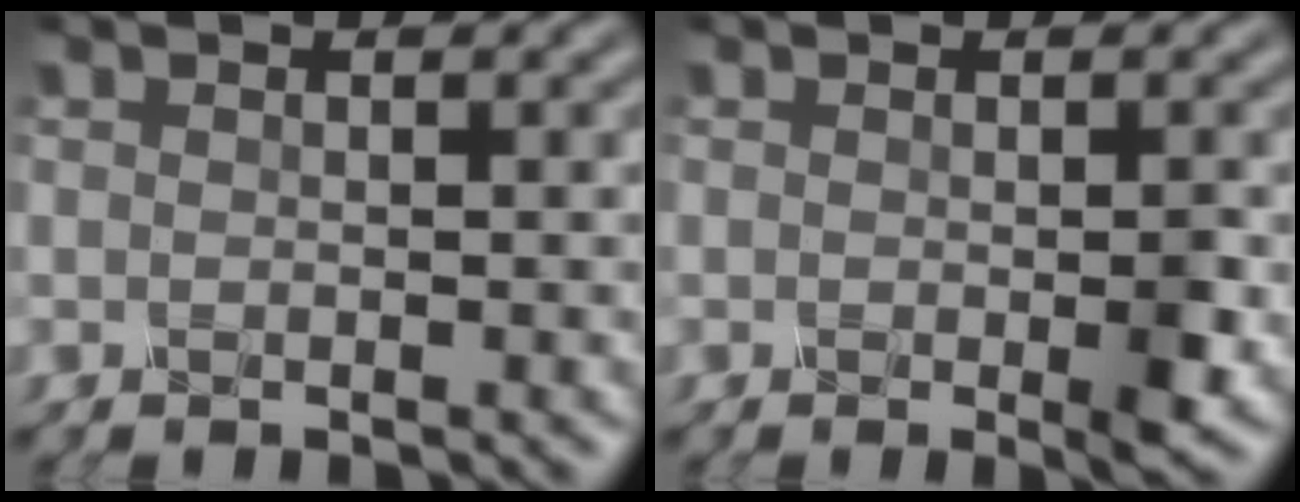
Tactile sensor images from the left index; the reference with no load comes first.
{"total": 2.1, "force": [-0.8, 0.2, 1.9], "torque": [-0.048, -0.006, -0.007]}